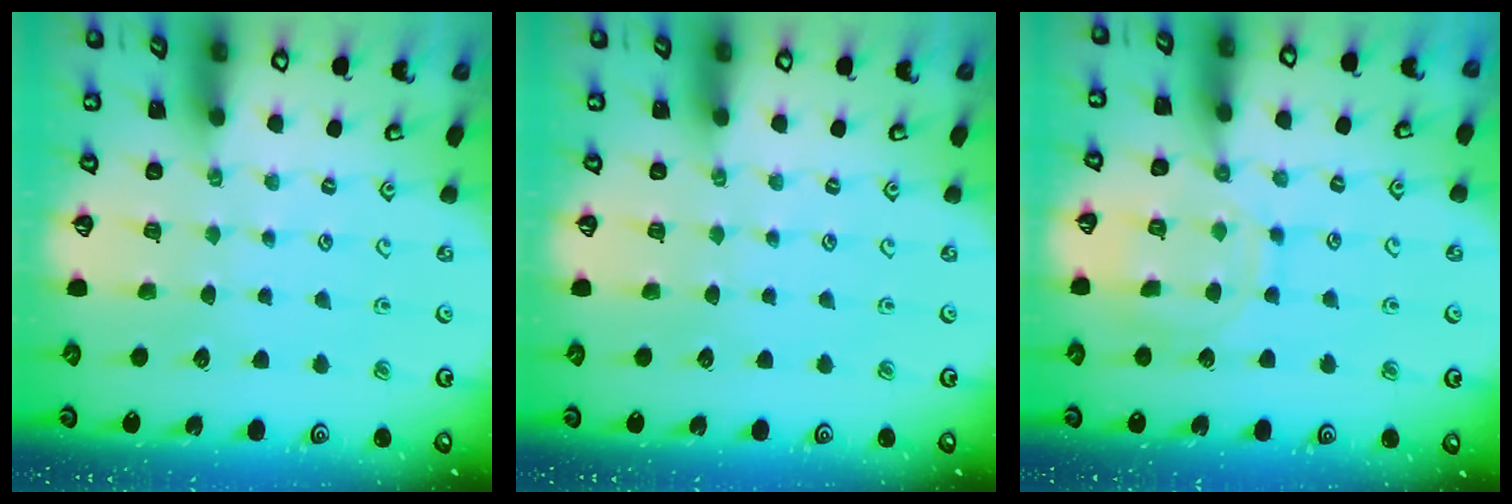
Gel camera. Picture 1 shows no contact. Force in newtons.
{"total": 0.0}
{"total": 11.7, "press": 11.7, "slide": 0.8}